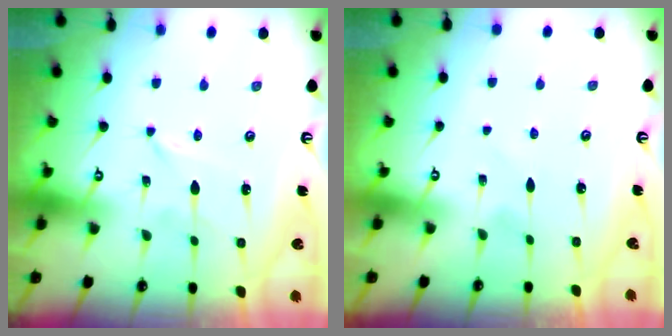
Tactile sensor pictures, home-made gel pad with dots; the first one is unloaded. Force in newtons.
{"total": 1.7, "press": 1.7, "slide": 0.3}